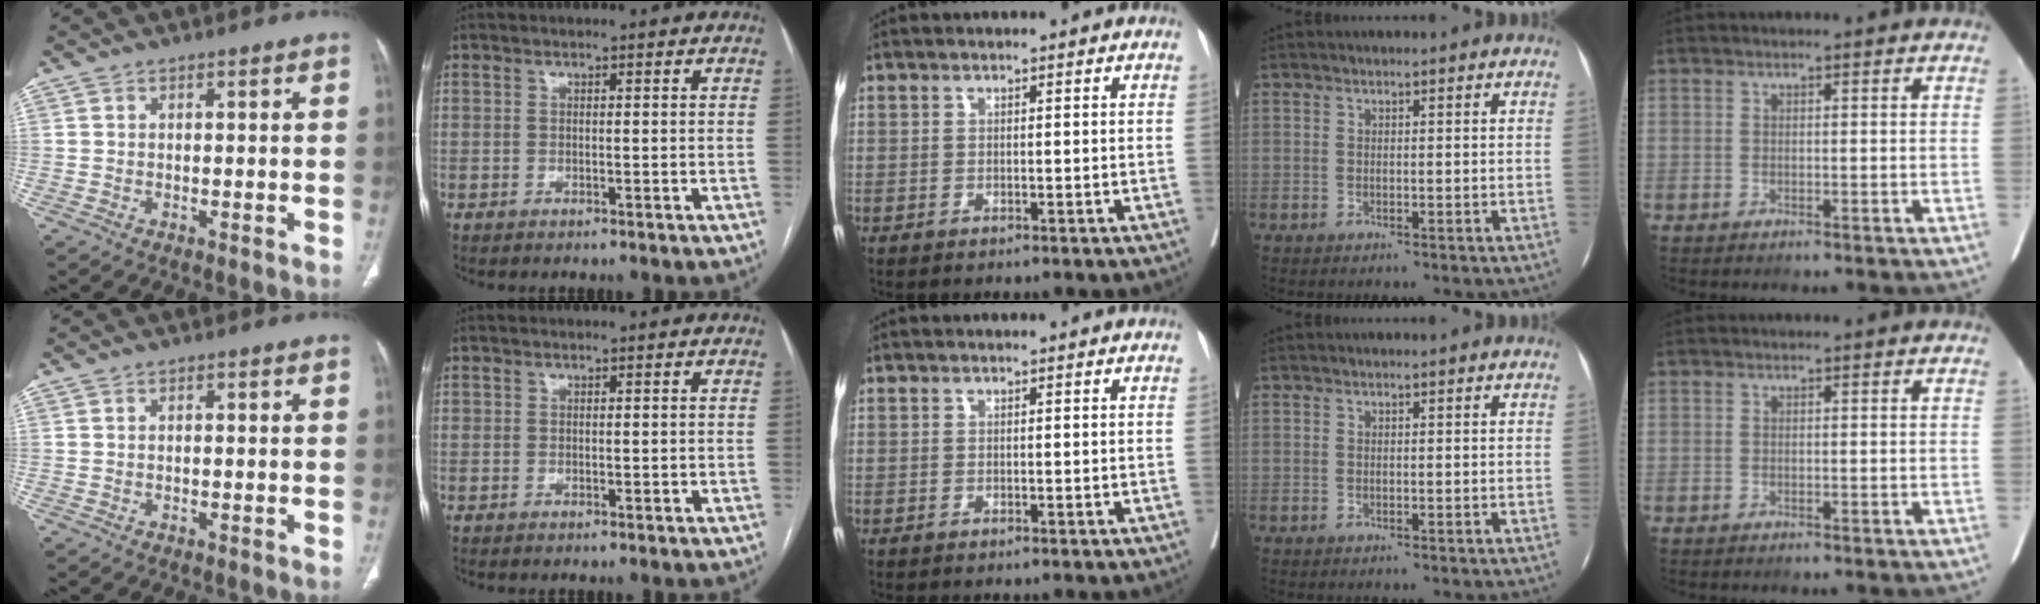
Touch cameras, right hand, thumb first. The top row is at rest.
{"thumb": {"total": 0.6, "force": [0.0, 0.3, 0.5], "torque": [-0.012, 0.004, 0.002]}, "index": {"total": 0.7, "force": [-0.1, 0.5, 0.5], "torque": [-0.011, 0.005, 0.002]}}